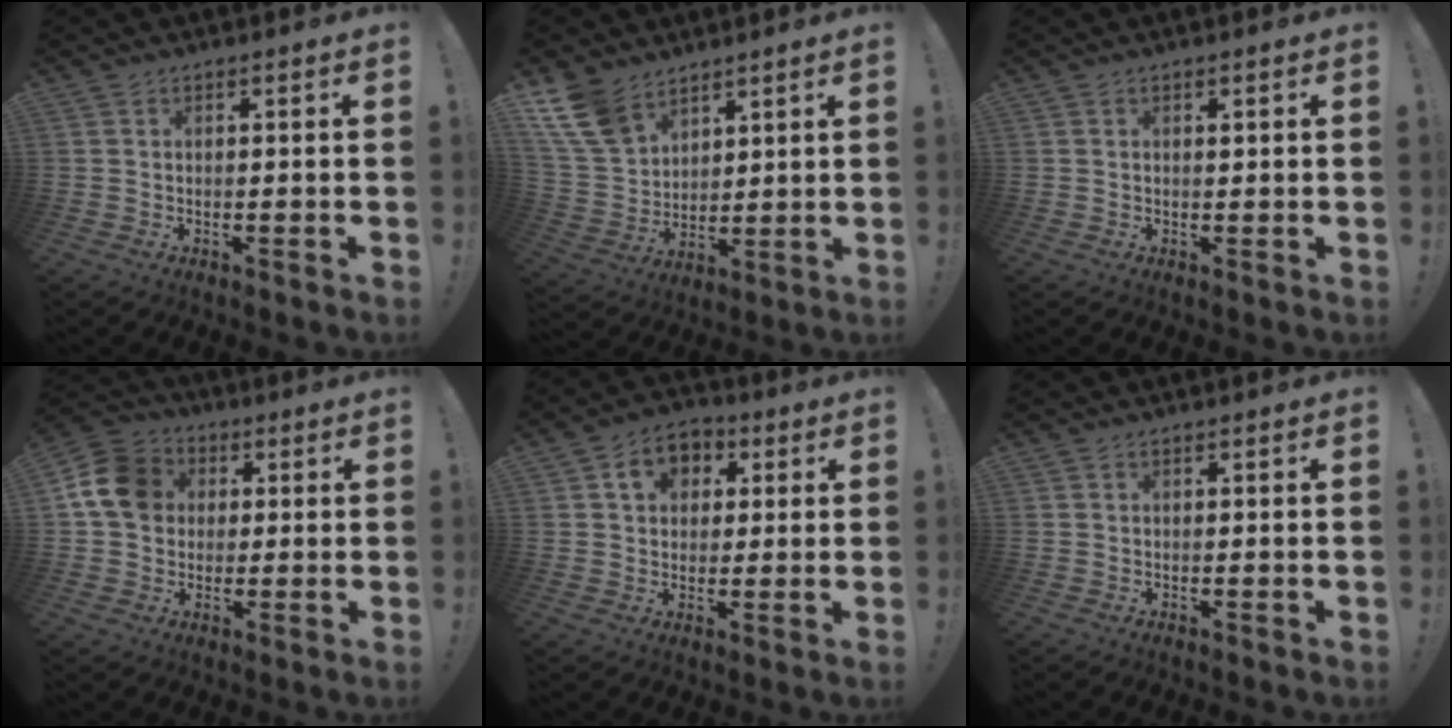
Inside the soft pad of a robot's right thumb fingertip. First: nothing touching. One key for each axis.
{"total": 13.9, "fx": 9.4, "fy": 8.2, "fz": 6.0, "tx": -0.117, "ty": -0.047, "tz": 0.186}
{"total": 0.6, "fx": 0.5, "fy": 0.3, "fz": 0.2, "tx": 0.012, "ty": -0.005, "tz": 0.007}
{"total": 13.5, "fx": 2.8, "fy": 11.3, "fz": 6.8, "tx": -0.105, "ty": 0.002, "tz": 0.057}
{"total": 8.4, "fx": 2.7, "fy": 6.9, "fz": 4.0, "tx": -0.060, "ty": 0.004, "tz": 0.053}
{"total": 0.0}